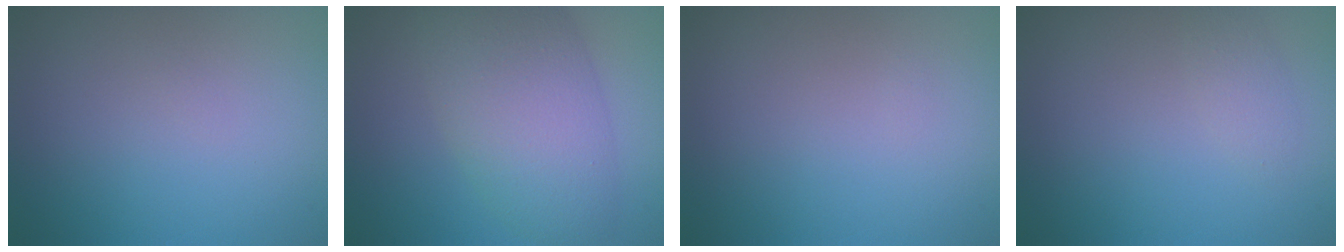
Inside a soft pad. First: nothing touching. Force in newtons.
{"total": 7.4, "press": 7.4, "slide": 0.1}
{"total": 0.0}
{"total": 1.1, "press": 1.1, "slide": 0.0}